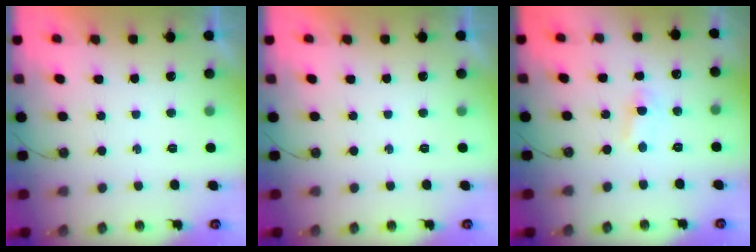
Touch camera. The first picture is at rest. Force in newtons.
{"total": 0.0}
{"total": 2.1, "press": 2.1, "slide": 0.3}